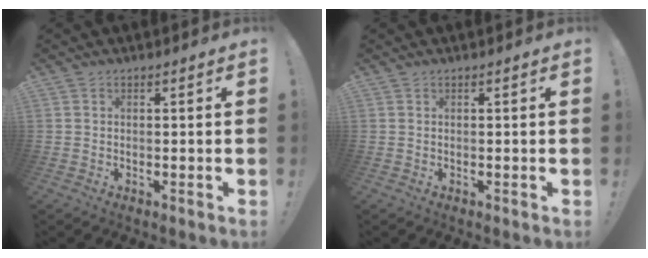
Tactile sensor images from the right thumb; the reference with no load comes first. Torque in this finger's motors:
{"motor_torque": [-0.12, 0.19, 0.04, 0.14, 0.10]}